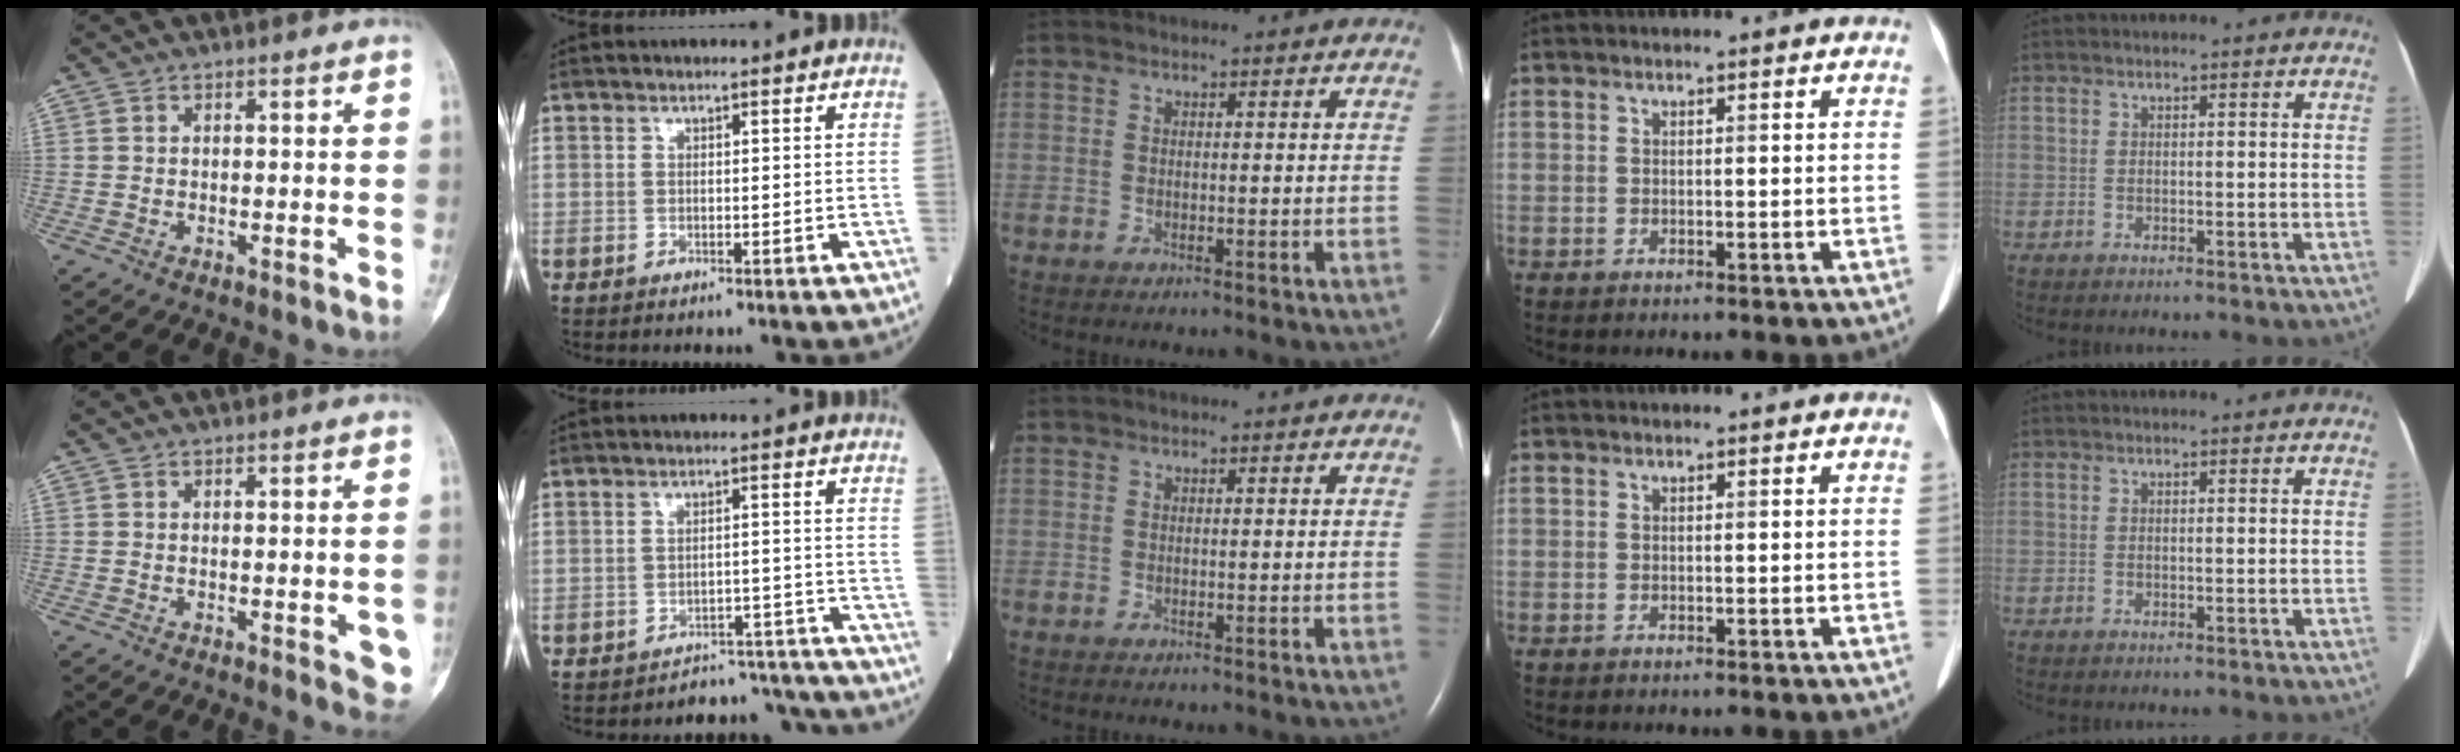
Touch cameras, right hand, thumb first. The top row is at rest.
{"thumb": {"total": 5.1, "force": [-1.5, 1.8, 4.6], "torque": [-0.030, -0.005, -0.015]}, "index": {"total": 8.8, "force": [-8.5, 1.7, -1.6], "torque": [0.037, 0.042, -0.103]}}